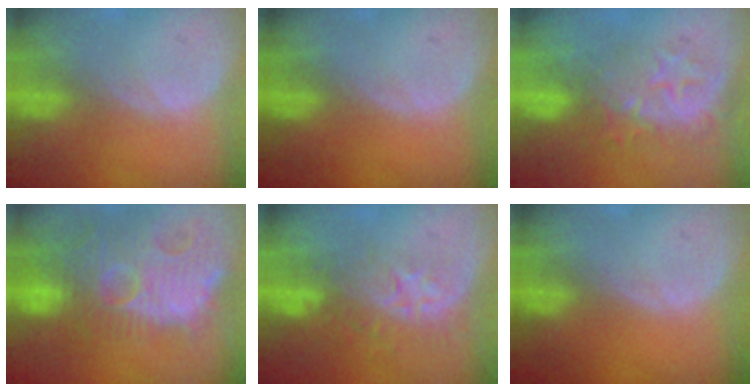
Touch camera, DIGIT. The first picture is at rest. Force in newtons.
{"total": 0.0}
{"total": 9.3, "press": 8.1, "slide": 4.6}
{"total": 14.2, "press": 12.5, "slide": 6.8}
{"total": 8.7, "press": 7.2, "slide": 5.0}
{"total": 0.0}